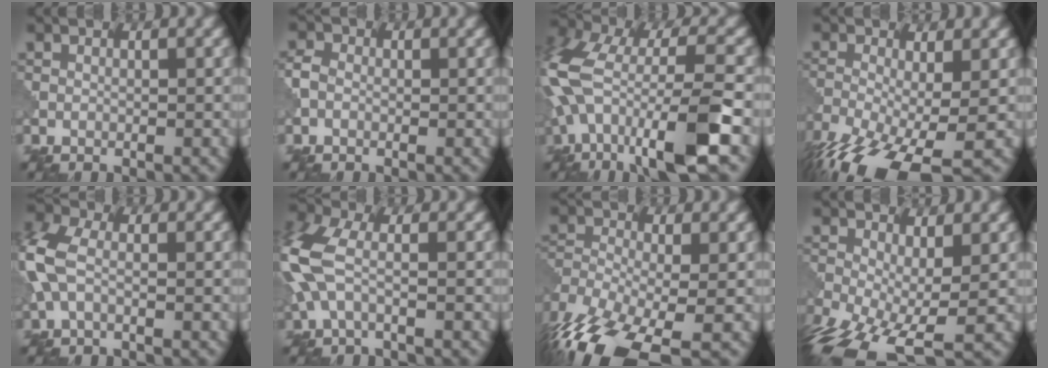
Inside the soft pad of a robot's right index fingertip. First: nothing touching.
{"total": 1.6, "force": [-0.3, 1.4, 0.7], "torque": [-0.027, 0.009, -0.011]}
{"total": 11.6, "force": [-3.8, 4.2, 10.1], "torque": [-0.207, 0.004, -0.068]}
{"total": 12.1, "force": [-6.7, 4.5, 9.1], "torque": [-0.190, -0.026, -0.109]}
{"total": 5.4, "force": [0.0, 3.2, 4.3], "torque": [-0.135, 0.015, -0.012]}
{"total": 5.9, "force": [-0.3, 2.9, 5.2], "torque": [-0.152, 0.018, -0.017]}
{"total": 12.3, "force": [-7.7, 5.0, 8.1], "torque": [-0.181, -0.015, -0.123]}
{"total": 11.2, "force": [-4.5, 5.6, 8.7], "torque": [-0.189, -0.030, -0.058]}